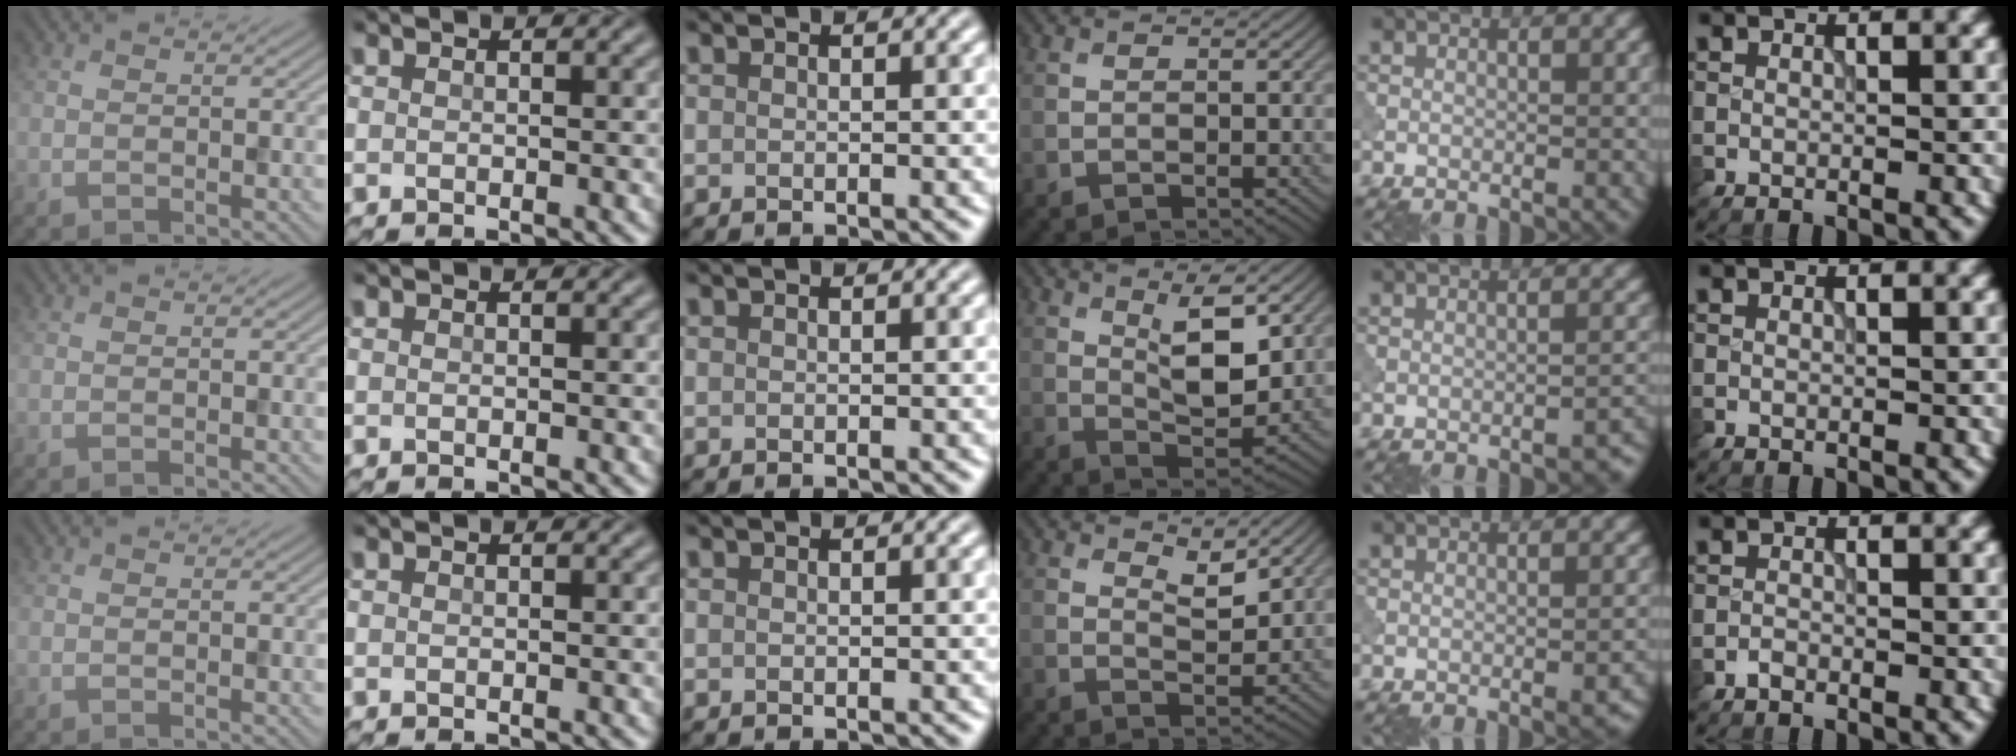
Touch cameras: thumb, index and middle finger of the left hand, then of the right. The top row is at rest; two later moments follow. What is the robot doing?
{"motion": "shake", "object": "bell"}